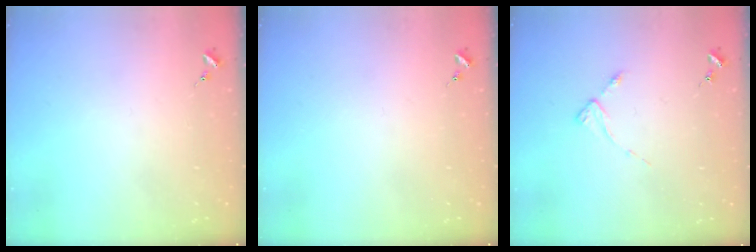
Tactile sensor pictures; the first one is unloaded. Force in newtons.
{"total": 0.0}
{"total": 2.7, "press": 2.7, "slide": 0.3}